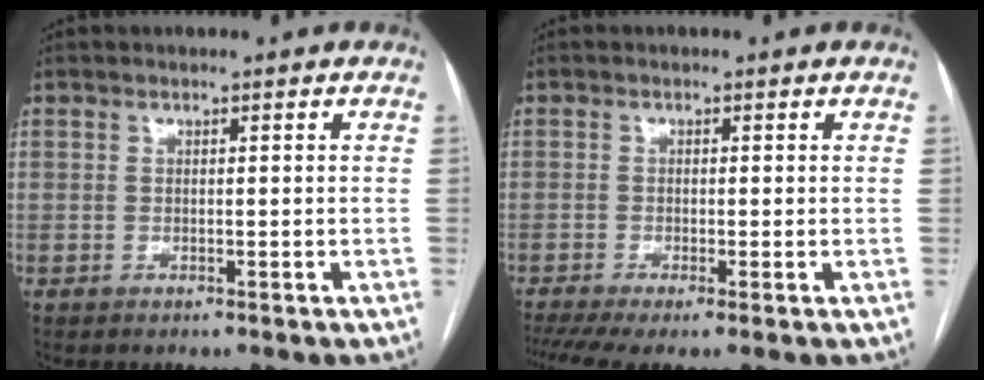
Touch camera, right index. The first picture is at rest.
{"total": 5.6, "force": [-3.5, 0.9, 4.2], "torque": [-0.072, -0.008, -0.064]}